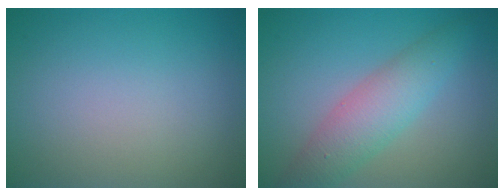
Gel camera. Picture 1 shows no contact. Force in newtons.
{"total": 4.6, "press": 4.6, "slide": 0.1}